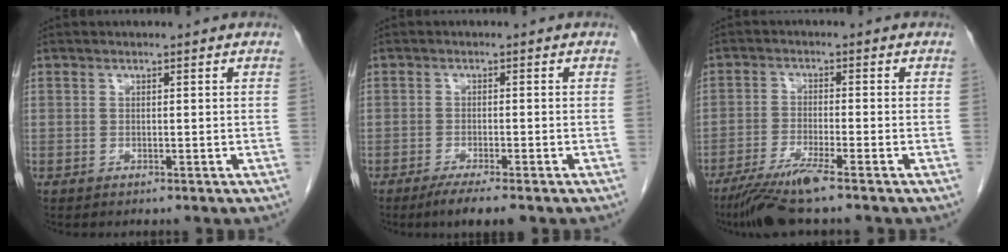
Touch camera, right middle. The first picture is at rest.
{"total": 4.5, "force": [-3.3, 0.3, 3.2], "torque": [-0.050, -0.011, -0.051]}
{"total": 7.1, "force": [-5.3, -0.6, 4.7], "torque": [-0.087, -0.025, -0.100]}